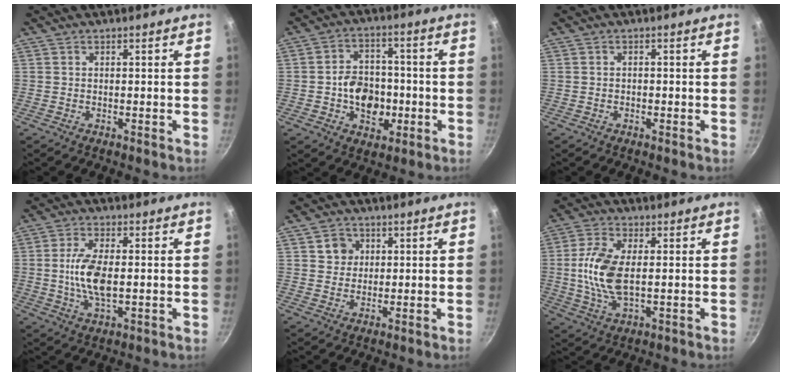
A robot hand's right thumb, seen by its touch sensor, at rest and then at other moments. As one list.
[{"total": 10.8, "force": [-2.3, 8.1, 6.7], "torque": [-0.069, 0.022, -0.037]}, {"total": 0.6, "force": [-0.4, 0.4, 0.1], "torque": [-0.003, 0.005, -0.005]}, {"total": 8.9, "force": [-0.2, 4.0, 8.0], "torque": [-0.158, 0.002, -0.006]}, {"total": 4.2, "force": [1.3, 3.8, 1.1], "torque": [0.010, 0.001, 0.020]}, {"total": 10.4, "force": [0.5, 5.0, 9.0], "torque": [-0.190, 0.001, 0.008]}]